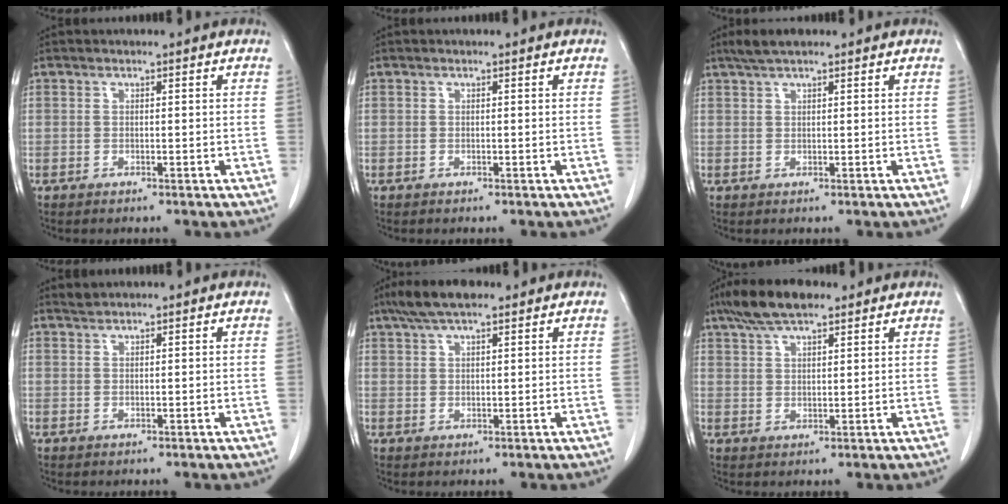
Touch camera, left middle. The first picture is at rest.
{"total": 0.0}
{"total": 3.4, "force": [2.6, 0.6, 2.1], "torque": [-0.045, 0.015, 0.049]}
{"total": 0.8, "force": [0.8, -0.1, 0.0], "torque": [-0.006, 0.004, 0.019]}
{"total": 6.3, "force": [4.7, 1.5, 4.0], "torque": [-0.080, 0.022, 0.084]}
{"total": 7.8, "force": [5.8, 2.1, 4.8], "torque": [-0.096, 0.019, 0.105]}